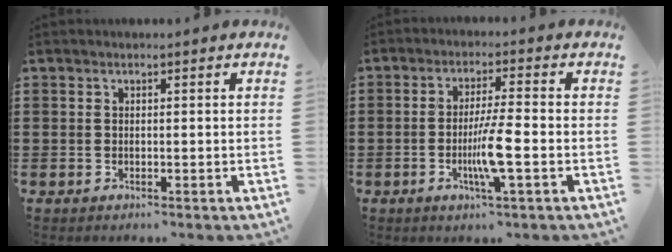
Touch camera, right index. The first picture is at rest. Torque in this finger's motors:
{"motor_torque": [2.14, 0.00, 0.22, 0.11]}